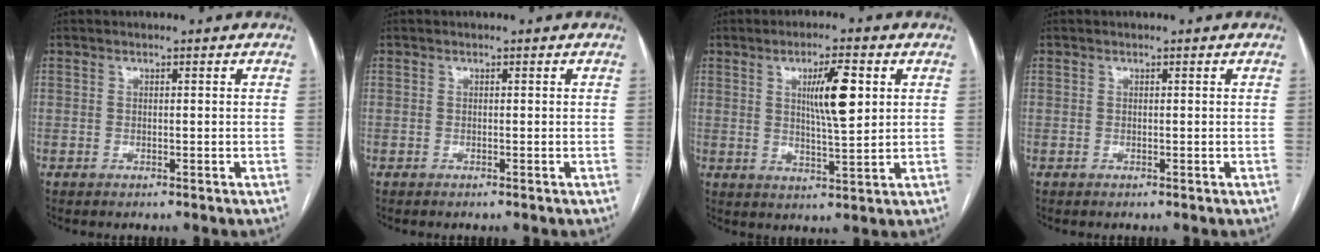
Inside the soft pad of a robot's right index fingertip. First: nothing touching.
{"total": 0.0}
{"total": 7.8, "force": [2.3, 1.0, 7.4], "torque": [-0.124, 0.001, 0.039]}
{"total": 0.0}